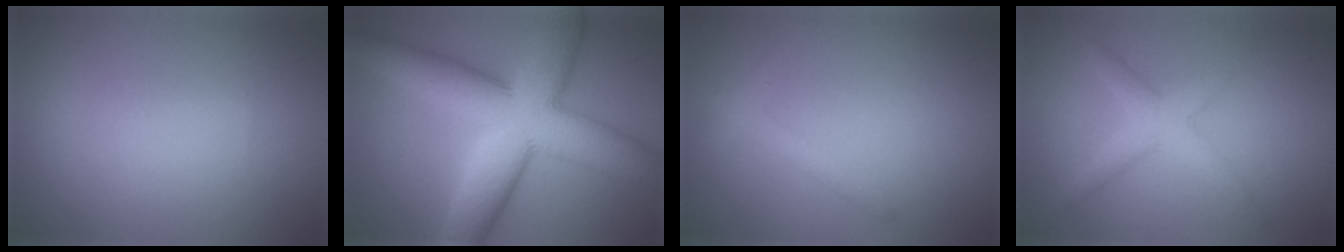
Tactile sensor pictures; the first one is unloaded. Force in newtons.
{"total": 12.0, "press": 12.0, "slide": 0.4}
{"total": 2.0, "press": 2.0, "slide": 0.1}
{"total": 2.3, "press": 2.3, "slide": 0.1}